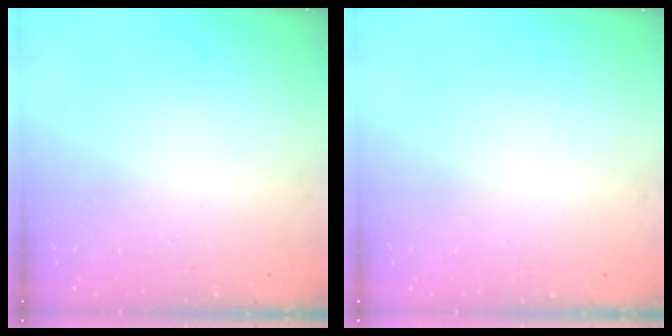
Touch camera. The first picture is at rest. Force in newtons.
{"total": 0.0}